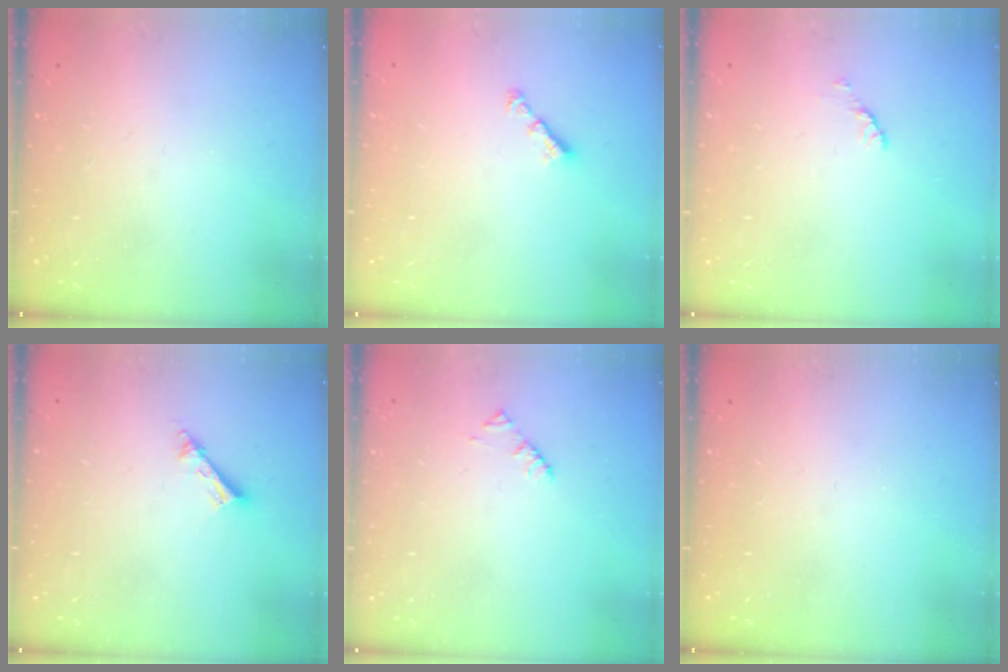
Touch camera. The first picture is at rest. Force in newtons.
{"total": 2.9, "press": 2.8, "slide": 0.6}
{"total": 2.8, "press": 2.7, "slide": 0.4}
{"total": 4.3, "press": 4.3, "slide": 0.3}
{"total": 1.9, "press": 1.9, "slide": 0.3}
{"total": 0.0}